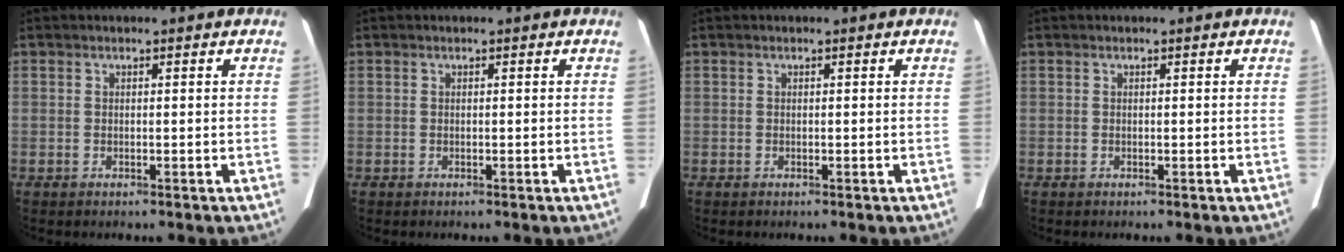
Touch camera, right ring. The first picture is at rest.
{"total": 0.0}
{"total": 0.0}
{"total": 0.0}